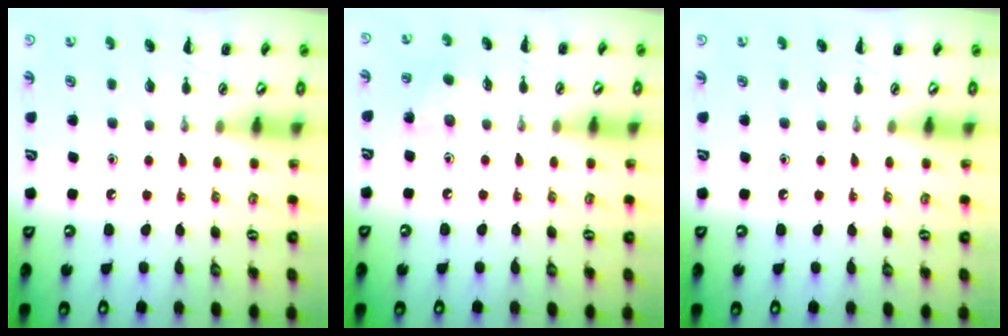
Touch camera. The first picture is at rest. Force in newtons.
{"total": 3.8, "press": 3.6, "slide": 1.2}
{"total": 0.0}